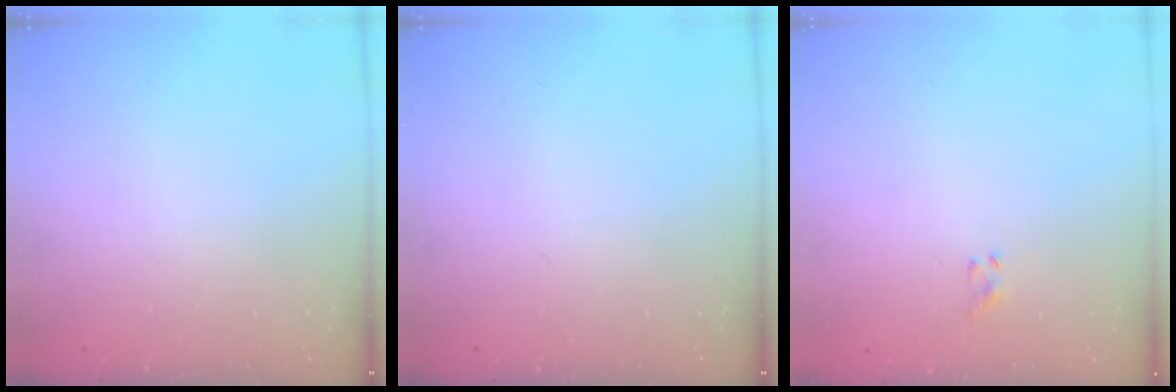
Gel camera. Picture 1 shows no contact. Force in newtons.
{"total": 0.0}
{"total": 3.1, "press": 2.9, "slide": 1.2}